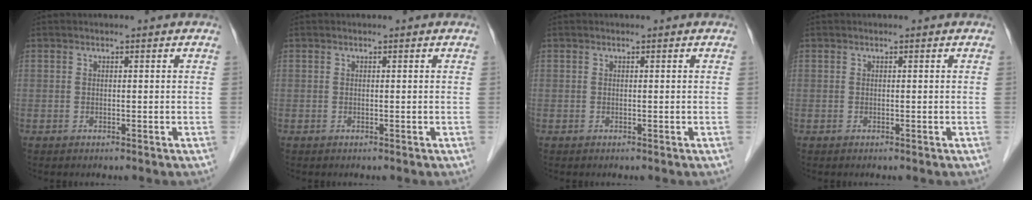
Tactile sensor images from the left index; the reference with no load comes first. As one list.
[{"total": 0.0}, {"total": 0.0}, {"total": 0.0}]